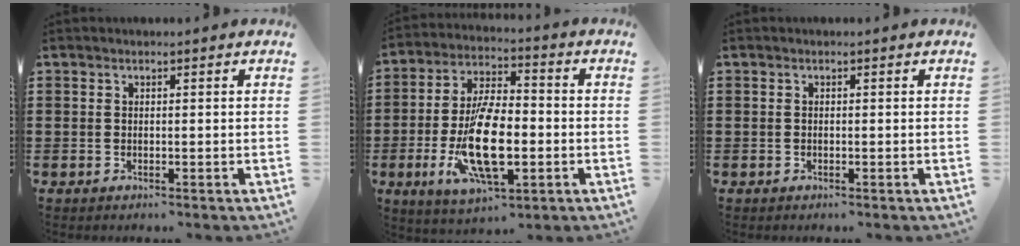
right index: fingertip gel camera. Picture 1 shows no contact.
{"total": 13.9, "force": [-3.3, 5.7, 12.3], "torque": [-0.248, -0.014, -0.058]}
{"total": 0.0}